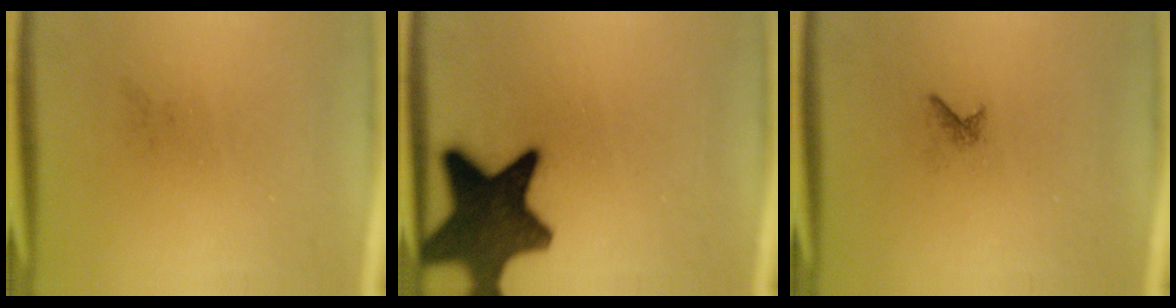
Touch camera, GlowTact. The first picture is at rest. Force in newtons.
{"total": 16.3}
{"total": 0.6}